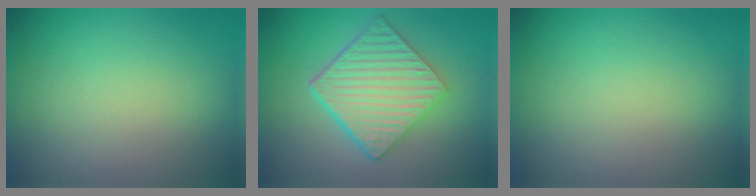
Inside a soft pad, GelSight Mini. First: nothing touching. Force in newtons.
{"total": 6.3, "press": 4.6, "slide": 4.3}
{"total": 0.0}